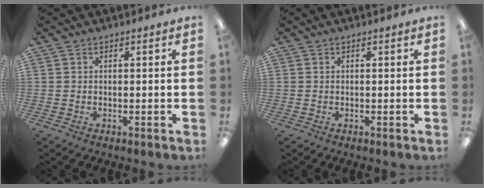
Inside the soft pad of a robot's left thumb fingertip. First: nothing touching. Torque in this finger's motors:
{"motor_torque": [0.00, 0.00, 0.04, -0.01, 0.00]}